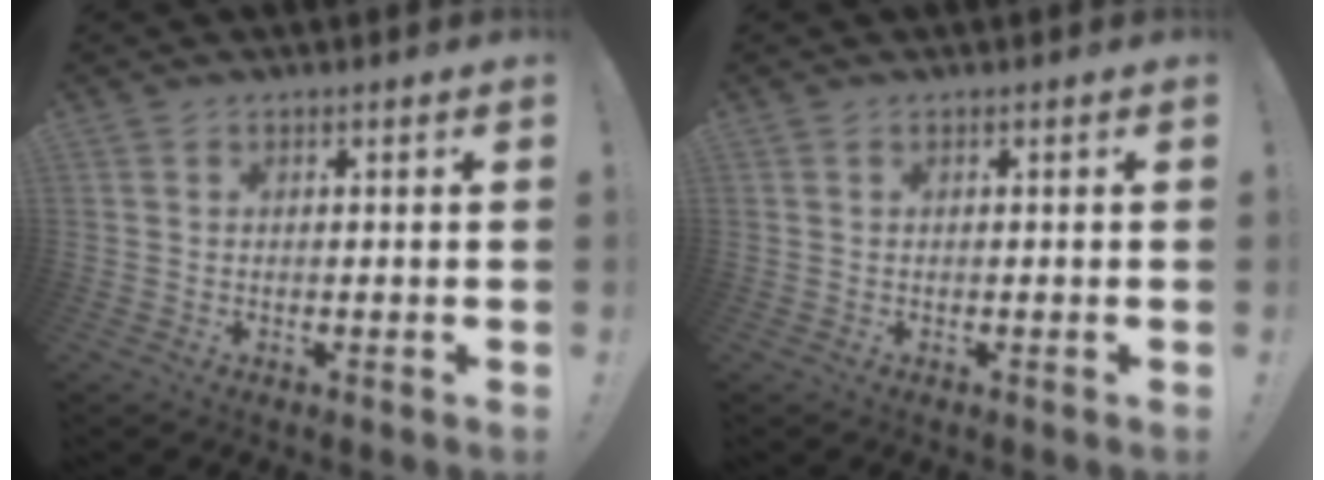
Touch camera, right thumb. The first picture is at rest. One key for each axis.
{"total": 0.0}